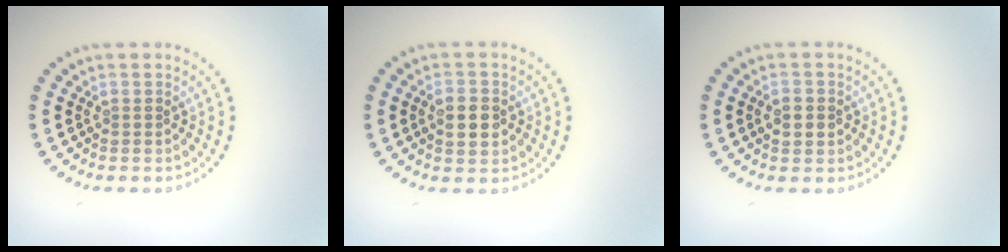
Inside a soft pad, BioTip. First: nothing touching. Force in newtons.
{"total": 2.9, "press": 2.9, "slide": 0.1}
{"total": 2.3, "press": 2.3, "slide": 0.1}